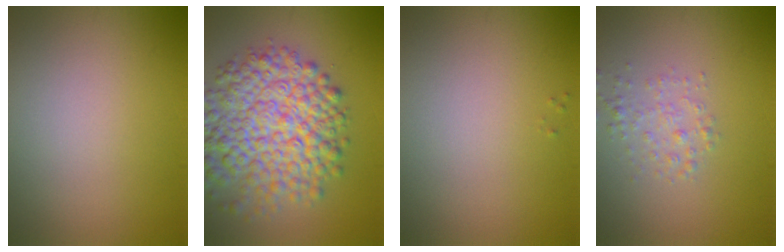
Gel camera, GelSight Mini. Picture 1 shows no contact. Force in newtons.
{"total": 9.9, "press": 9.9, "slide": 0.3}
{"total": 0.0}
{"total": 1.7, "press": 1.7, "slide": 0.1}